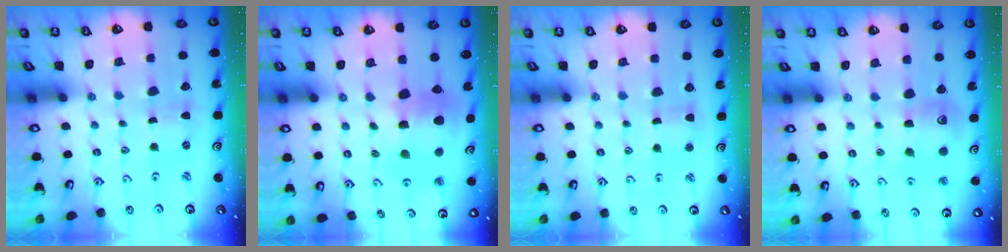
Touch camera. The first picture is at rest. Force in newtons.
{"total": 13.9, "press": 13.8, "slide": 2.1}
{"total": 2.2, "press": 2.1, "slide": 0.5}
{"total": 11.5, "press": 11.5, "slide": 0.8}